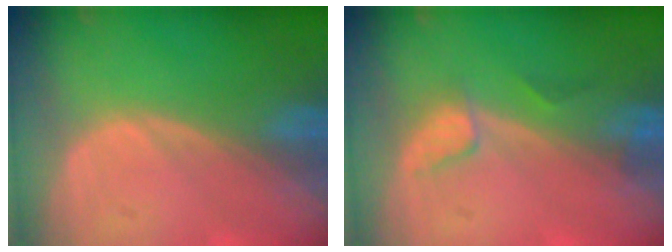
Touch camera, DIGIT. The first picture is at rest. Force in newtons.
{"total": 2.8, "press": 2.7, "slide": 0.4}